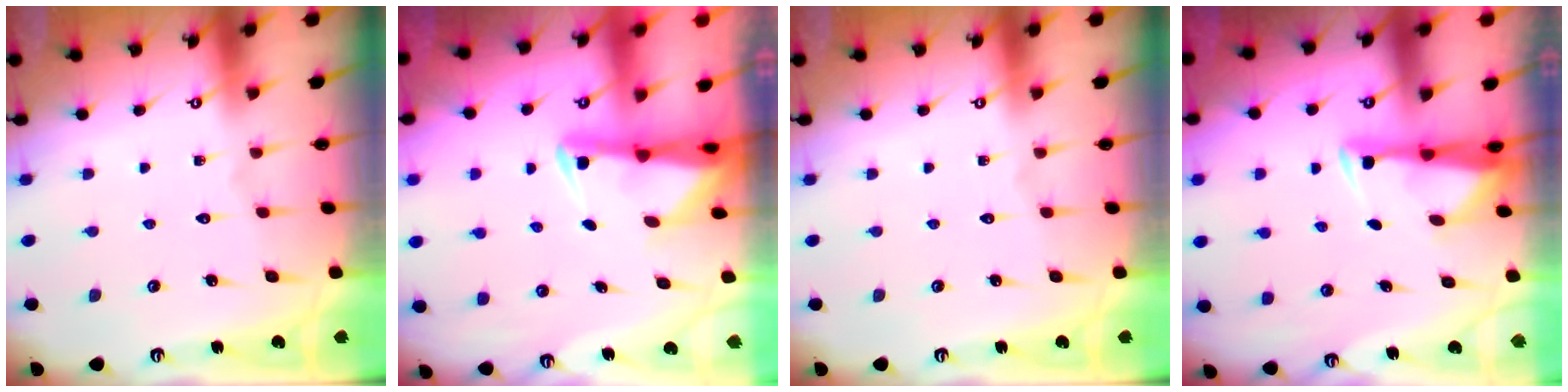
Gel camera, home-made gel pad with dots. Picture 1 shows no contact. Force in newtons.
{"total": 2.2, "press": 2.1, "slide": 0.4}
{"total": 0.0}
{"total": 3.4, "press": 3.3, "slide": 1.0}